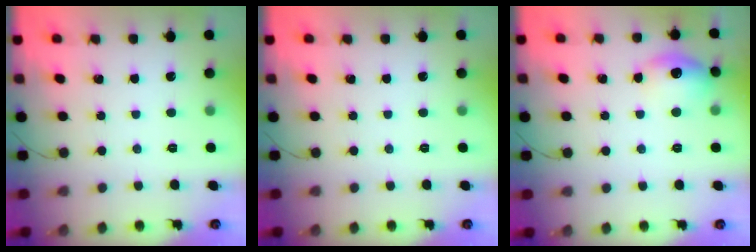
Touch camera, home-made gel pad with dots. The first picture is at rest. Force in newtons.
{"total": 0.0}
{"total": 10.2, "press": 10.2, "slide": 1.1}